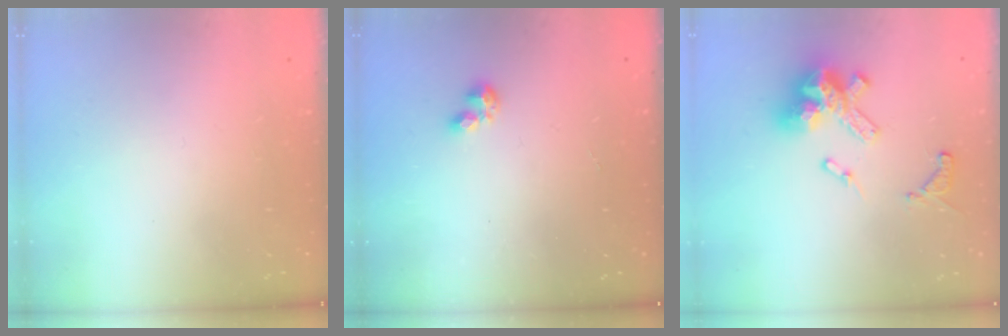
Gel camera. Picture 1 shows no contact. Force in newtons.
{"total": 3.3, "press": 3.3, "slide": 0.6}
{"total": 16.3, "press": 16.1, "slide": 2.3}